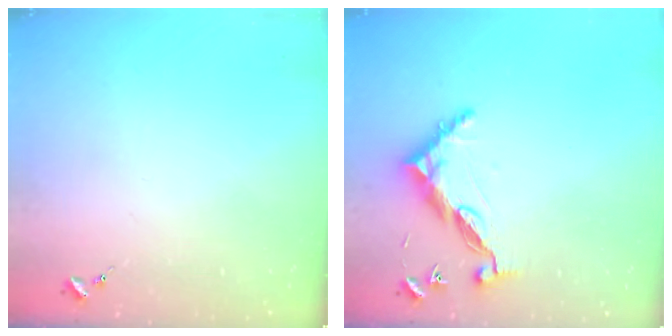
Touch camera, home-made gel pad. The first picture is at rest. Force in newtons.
{"total": 9.0, "press": 9.0, "slide": 0.8}